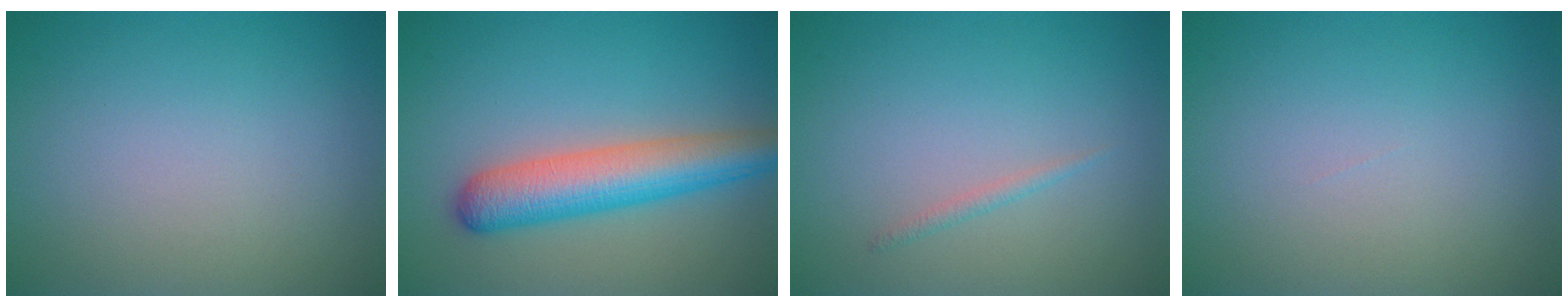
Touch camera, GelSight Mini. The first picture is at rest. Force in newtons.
{"total": 6.3, "press": 6.3, "slide": 0.3}
{"total": 0.7, "press": 0.7, "slide": 0.1}
{"total": 0.0}